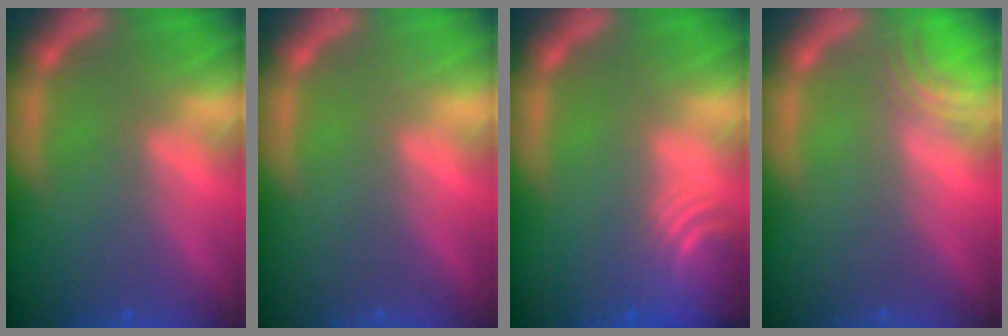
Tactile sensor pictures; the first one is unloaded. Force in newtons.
{"total": 0.0}
{"total": 5.5}
{"total": 2.5}